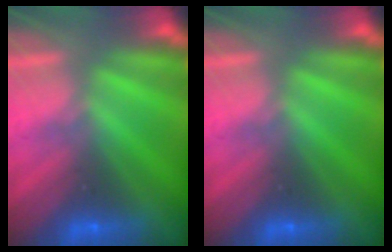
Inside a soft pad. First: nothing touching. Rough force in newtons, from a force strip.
{"total": 0.0}